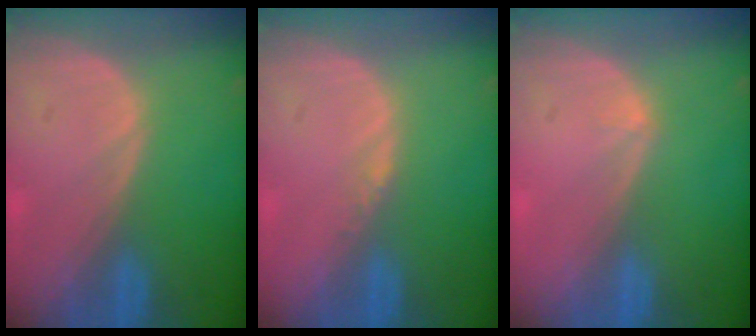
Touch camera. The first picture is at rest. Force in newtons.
{"total": 0.8, "press": 0.6, "slide": 0.4}
{"total": 0.6, "press": 0.4, "slide": 0.5}